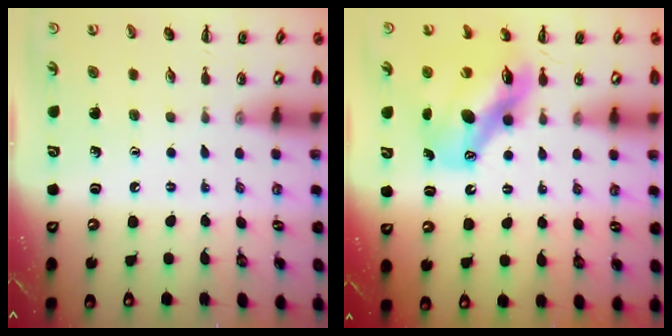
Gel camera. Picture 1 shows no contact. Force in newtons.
{"total": 12.2, "press": 11.6, "slide": 3.5}